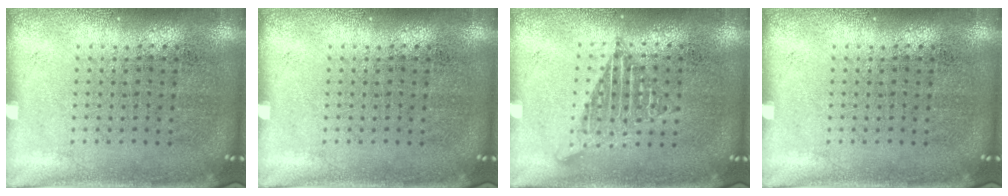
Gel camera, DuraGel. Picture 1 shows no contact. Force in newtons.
{"total": 0.0}
{"total": 1.1, "press": 1.1, "slide": 0.1}
{"total": 0.0}